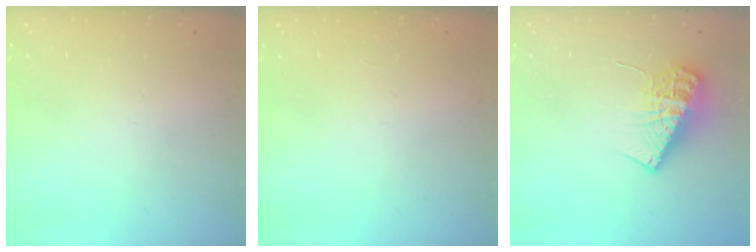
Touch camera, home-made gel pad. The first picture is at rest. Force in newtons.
{"total": 0.0}
{"total": 12.0, "press": 11.9, "slide": 1.0}